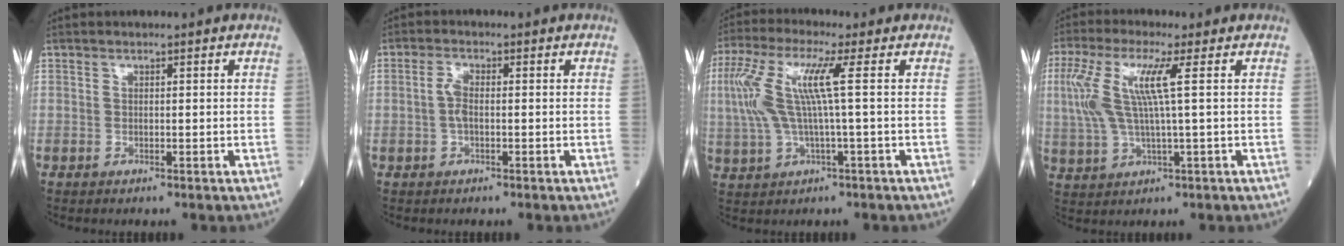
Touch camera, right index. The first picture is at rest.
{"total": 2.4, "force": [-0.2, 0.8, 2.3], "torque": [-0.051, 0.003, -0.006]}
{"total": 10.0, "force": [1.5, 0.5, 9.8], "torque": [-0.228, 0.023, 0.028]}
{"total": 9.1, "force": [2.0, 0.7, 8.8], "torque": [-0.211, 0.014, 0.039]}